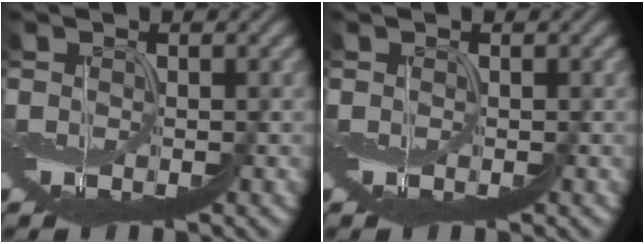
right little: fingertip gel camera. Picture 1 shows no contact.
{"total": 0.0}